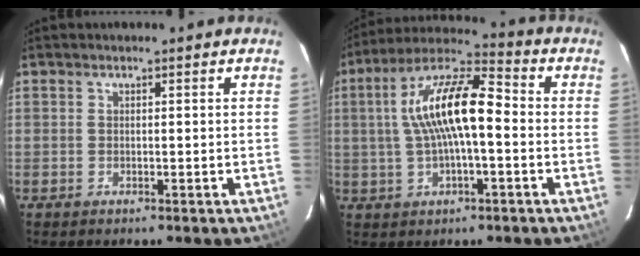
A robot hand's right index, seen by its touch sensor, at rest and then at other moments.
{"total": 14.0, "force": [0.1, 4.2, 13.3], "torque": [-0.249, 0.025, -0.003]}